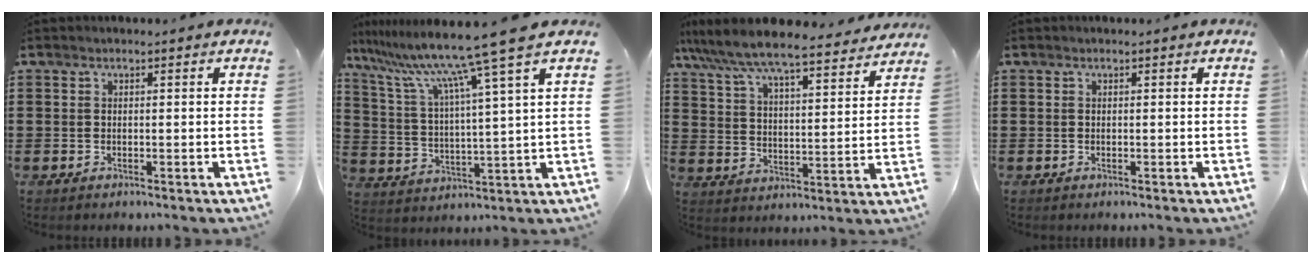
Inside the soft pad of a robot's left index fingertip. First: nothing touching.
{"total": 10.9, "force": [8.4, -1.4, 6.8], "torque": [-0.165, -0.045, 0.131]}
{"total": 7.2, "force": [6.7, 0.1, 2.6], "torque": [-0.080, -0.047, 0.111]}
{"total": 0.0}